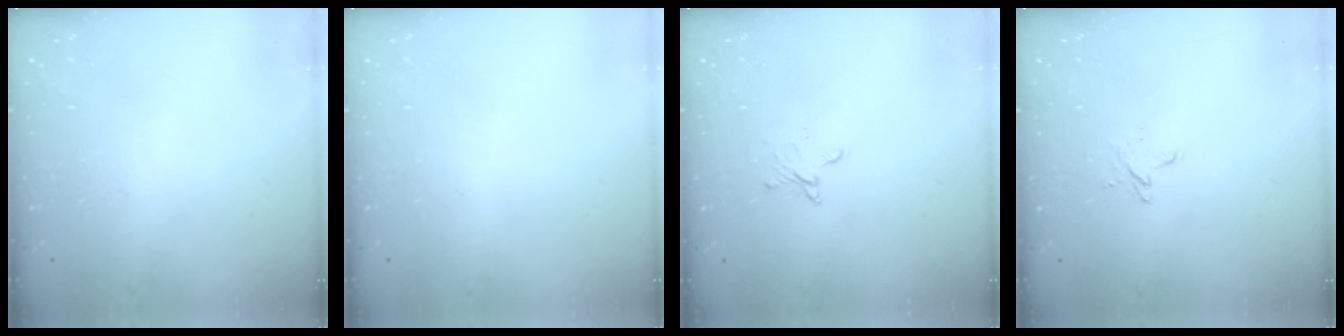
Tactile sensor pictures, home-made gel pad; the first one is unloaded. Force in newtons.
{"total": 0.0}
{"total": 3.4, "press": 3.4, "slide": 0.3}
{"total": 3.7, "press": 3.7, "slide": 0.3}